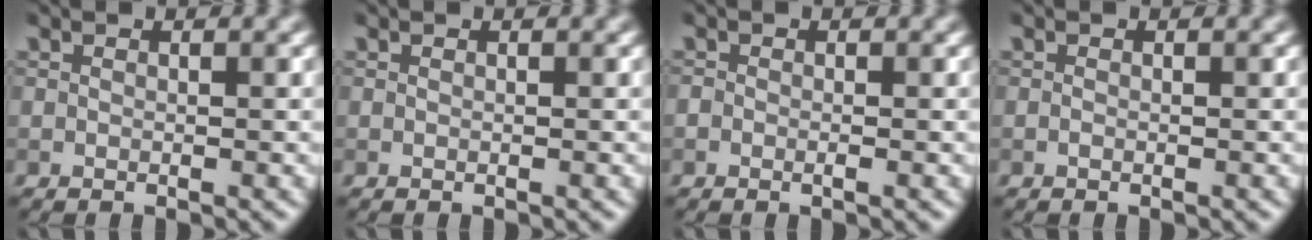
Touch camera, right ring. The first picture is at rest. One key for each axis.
{"total": 0.0}
{"total": 0.6, "fx": -0.2, "fy": 0.3, "fz": 0.4, "tx": -0.009, "ty": -0.002, "tz": -0.005}
{"total": 0.0}